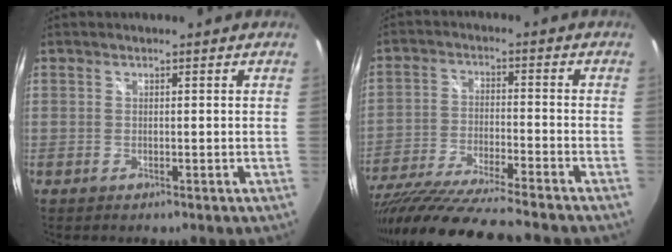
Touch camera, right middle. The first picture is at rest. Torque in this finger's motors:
{"motor_torque": [1.10, -1.04, 0.79, 0.21]}